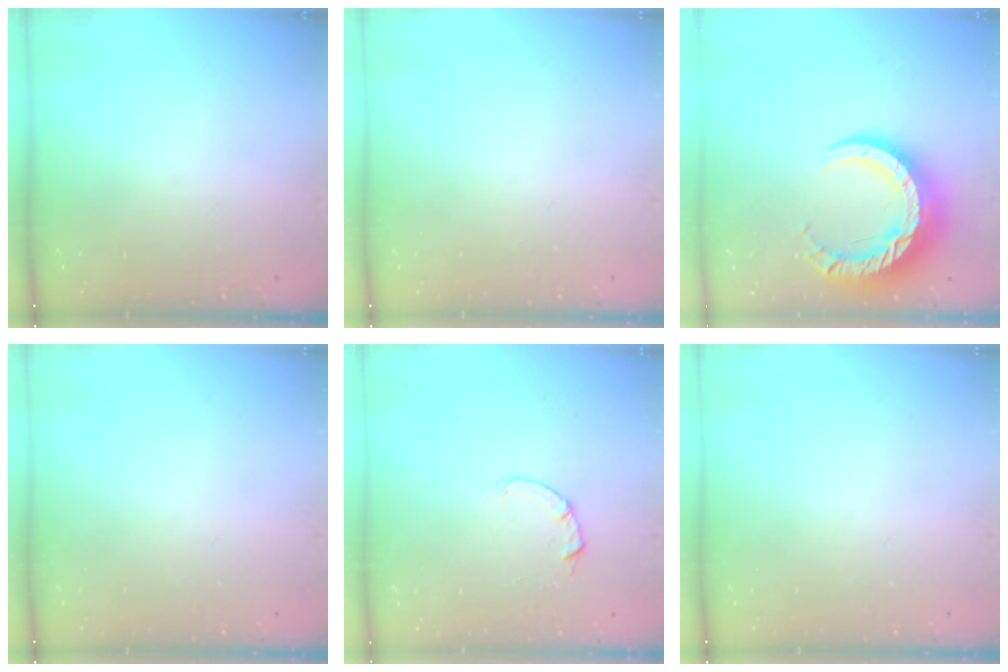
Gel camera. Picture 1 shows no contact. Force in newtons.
{"total": 0.0}
{"total": 15.7, "press": 15.6, "slide": 1.4}
{"total": 0.0}
{"total": 2.0, "press": 2.0, "slide": 0.3}
{"total": 0.0}